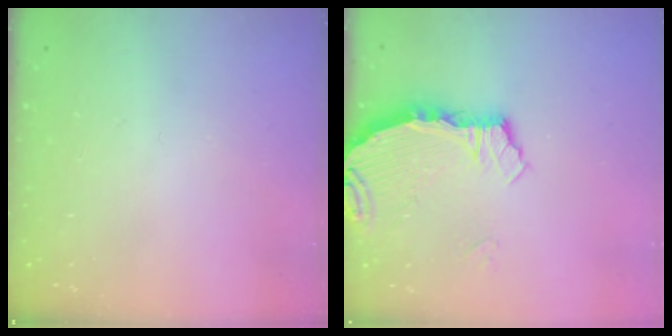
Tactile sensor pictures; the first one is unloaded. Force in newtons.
{"total": 3.7, "press": 3.7, "slide": 0.2}